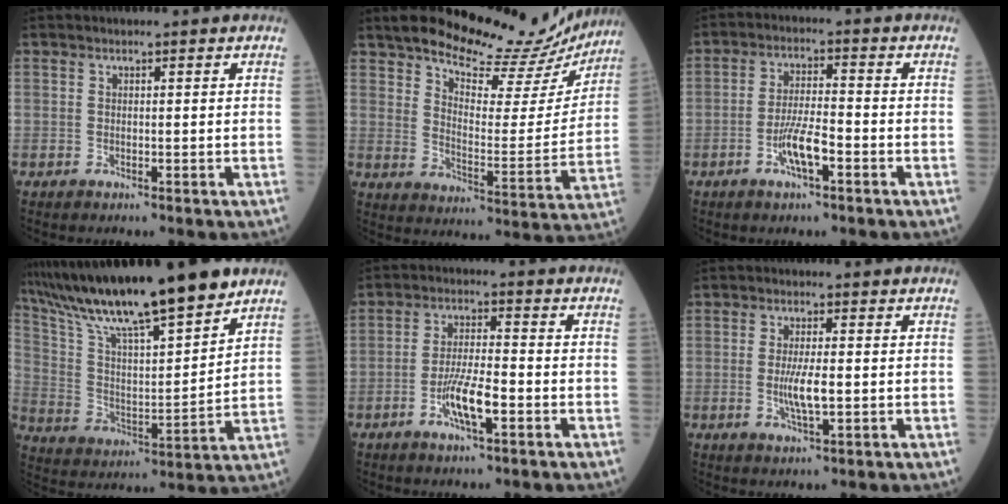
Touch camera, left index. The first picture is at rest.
{"total": 19.2, "force": [17.4, 4.9, 6.3], "torque": [-0.086, -0.030, 0.225]}
{"total": 5.6, "force": [-2.5, 1.1, 4.9], "torque": [-0.102, 0.000, -0.050]}
{"total": 20.0, "force": [16.3, 1.3, 11.5], "torque": [-0.201, 0.008, 0.289]}
{"total": 6.5, "force": [-2.6, 1.1, 5.8], "torque": [-0.118, -0.003, -0.051]}
{"total": 4.4, "force": [-0.5, 0.8, 4.3], "torque": [-0.092, -0.007, -0.009]}